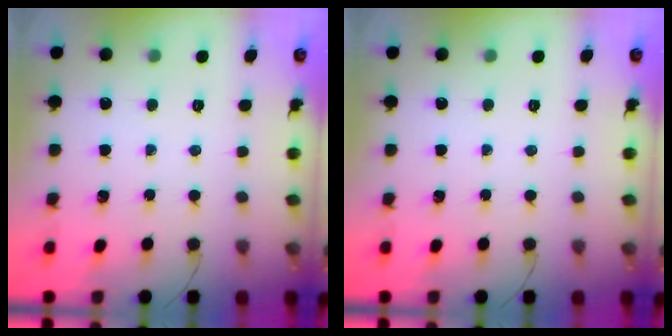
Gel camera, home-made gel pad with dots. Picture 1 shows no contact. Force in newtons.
{"total": 0.0}